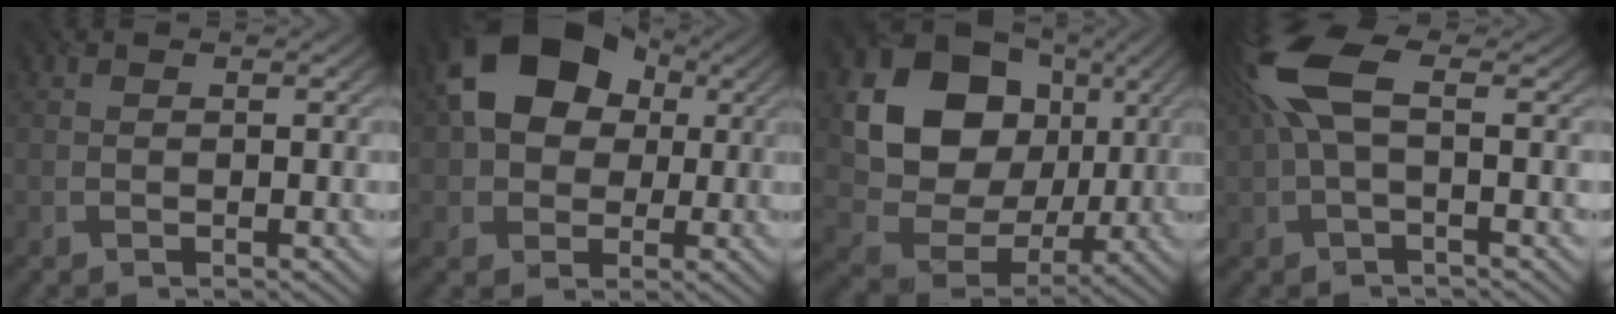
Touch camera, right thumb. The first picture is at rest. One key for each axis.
{"total": 12.7, "fx": 3.3, "fy": 9.6, "fz": 7.7, "tx": -0.132, "ty": 0.017, "tz": 0.047}
{"total": 15.6, "fx": 3.8, "fy": 12.7, "fz": 8.2, "tx": -0.175, "ty": 0.008, "tz": 0.072}
{"total": 7.5, "fx": 1.8, "fy": 2.8, "fz": 6.7, "tx": -0.160, "ty": 0.018, "tz": 0.022}